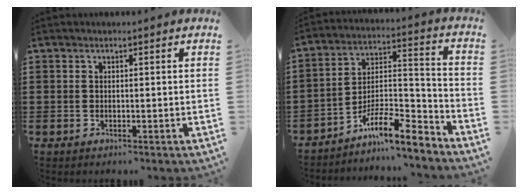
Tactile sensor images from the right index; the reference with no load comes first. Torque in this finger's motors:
{"motor_torque": [-0.89, 1.04, -0.60, -0.21]}